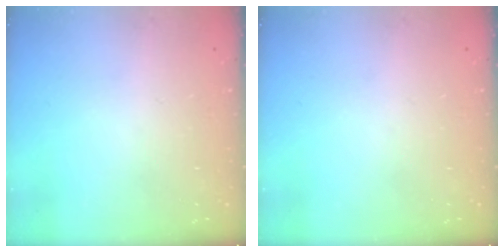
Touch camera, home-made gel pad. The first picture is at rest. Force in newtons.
{"total": 0.0}